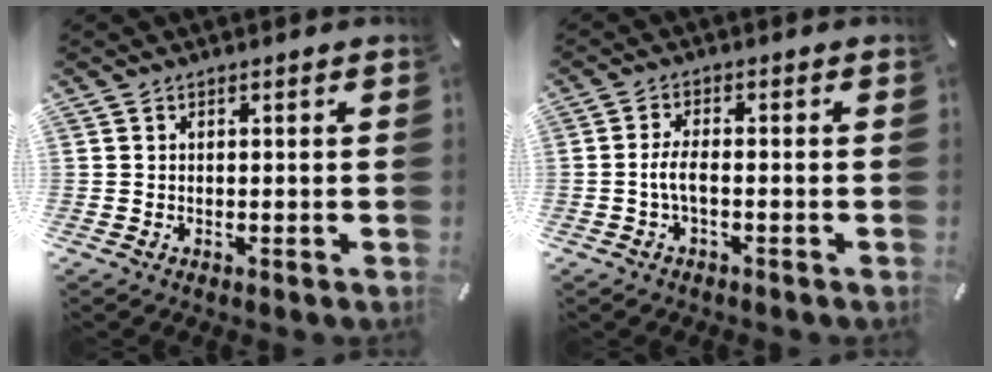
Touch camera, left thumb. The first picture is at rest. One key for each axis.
{"total": 4.1, "fx": -1.0, "fy": 1.5, "fz": 3.7, "tx": -0.086, "ty": 0.000, "tz": -0.024}